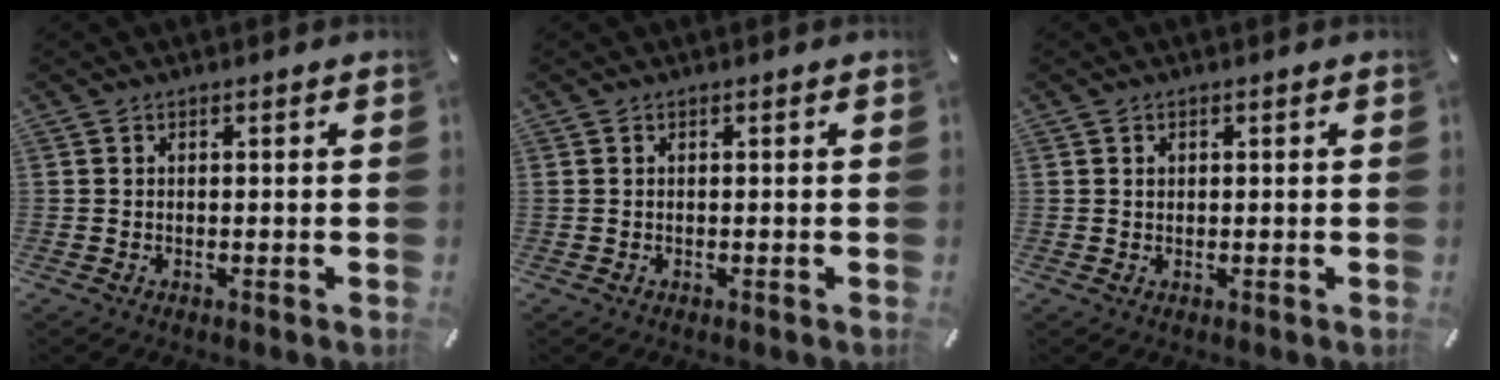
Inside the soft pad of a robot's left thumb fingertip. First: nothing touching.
{"total": 0.0}
{"total": 0.8, "force": [0.2, 0.7, 0.3], "torque": [0.001, -0.002, 0.003]}